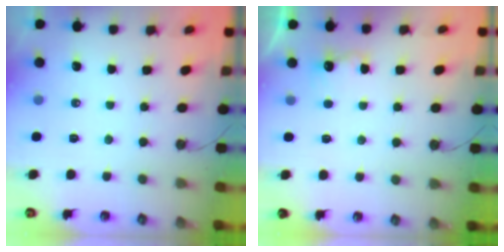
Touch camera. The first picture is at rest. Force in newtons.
{"total": 3.5, "press": 3.3, "slide": 1.0}